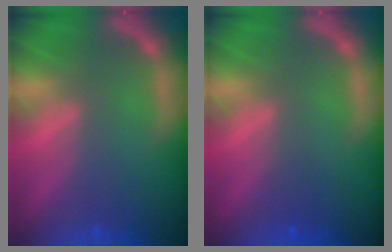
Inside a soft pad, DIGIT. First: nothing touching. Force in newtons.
{"total": 0.9}